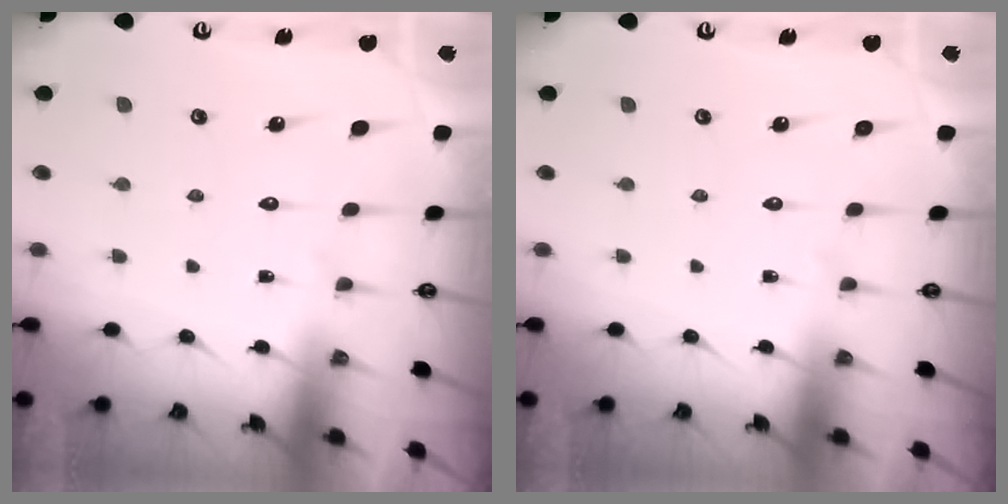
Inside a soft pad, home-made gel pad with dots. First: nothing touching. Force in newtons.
{"total": 0.0}